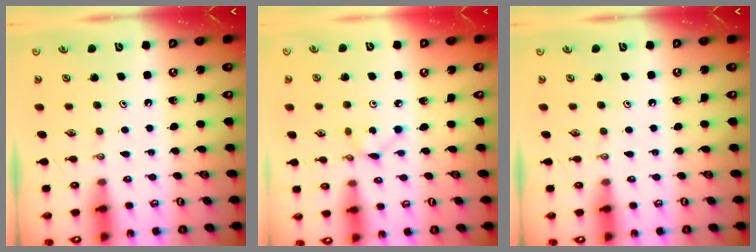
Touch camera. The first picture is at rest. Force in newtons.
{"total": 1.5, "press": 1.5, "slide": 0.2}
{"total": 0.0}